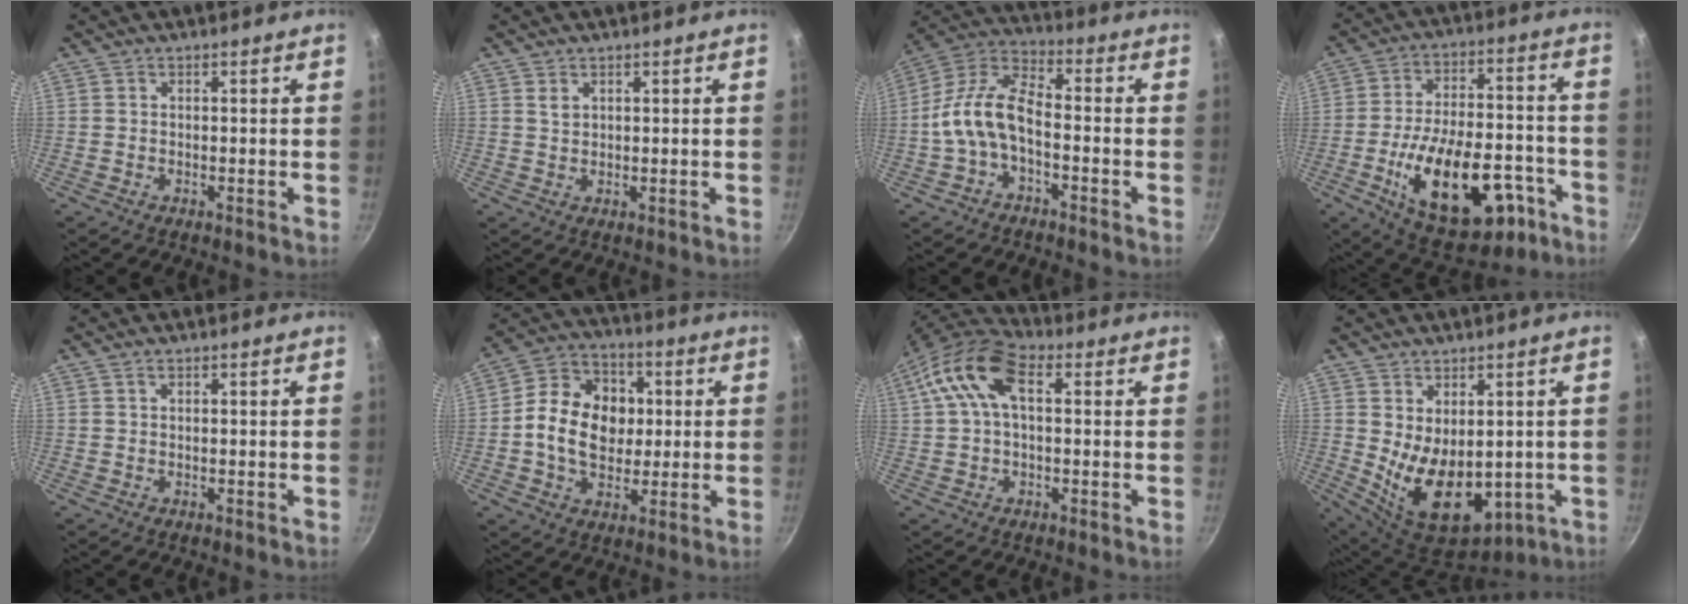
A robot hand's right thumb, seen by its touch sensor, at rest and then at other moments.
{"total": 1.5, "force": [0.9, 0.9, 0.8], "torque": [-0.012, -0.004, 0.019]}
{"total": 12.2, "force": [-2.9, 6.0, 10.2], "torque": [-0.192, 0.045, -0.072]}
{"total": 23.6, "force": [-9.3, 12.3, 17.9], "torque": [-0.260, 0.048, -0.123]}
{"total": 0.7, "force": [0.5, 0.1, 0.6], "torque": [-0.012, 0.002, 0.010]}
{"total": 14.9, "force": [0.6, 11.6, 9.3], "torque": [-0.128, 0.017, -0.002]}
{"total": 13.2, "force": [3.4, 7.4, 10.3], "torque": [-0.202, 0.032, 0.044]}
{"total": 13.3, "force": [-0.2, 8.4, 10.3], "torque": [-0.144, -0.034, 0.030]}